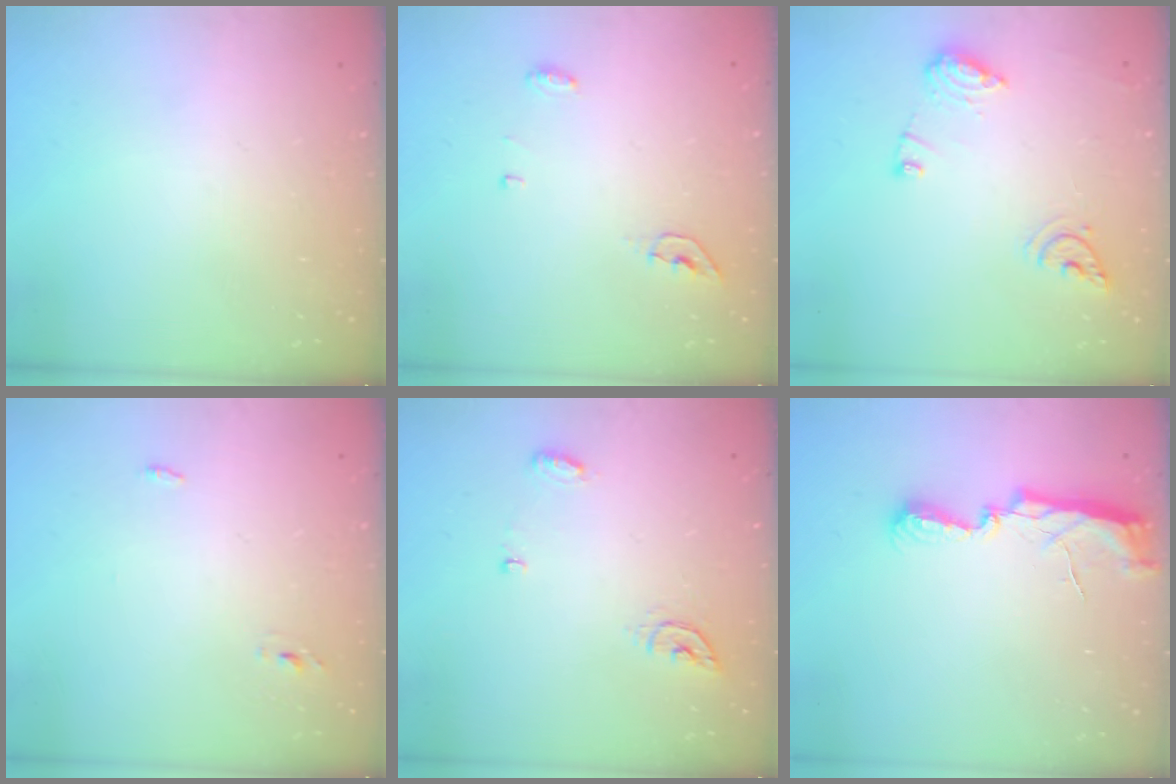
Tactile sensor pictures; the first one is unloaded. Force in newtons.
{"total": 4.5, "press": 4.2, "slide": 1.5}
{"total": 10.3, "press": 10.2, "slide": 1.1}
{"total": 2.7, "press": 2.6, "slide": 0.8}
{"total": 5.5, "press": 5.5, "slide": 0.5}
{"total": 7.3, "press": 7.3, "slide": 0.5}